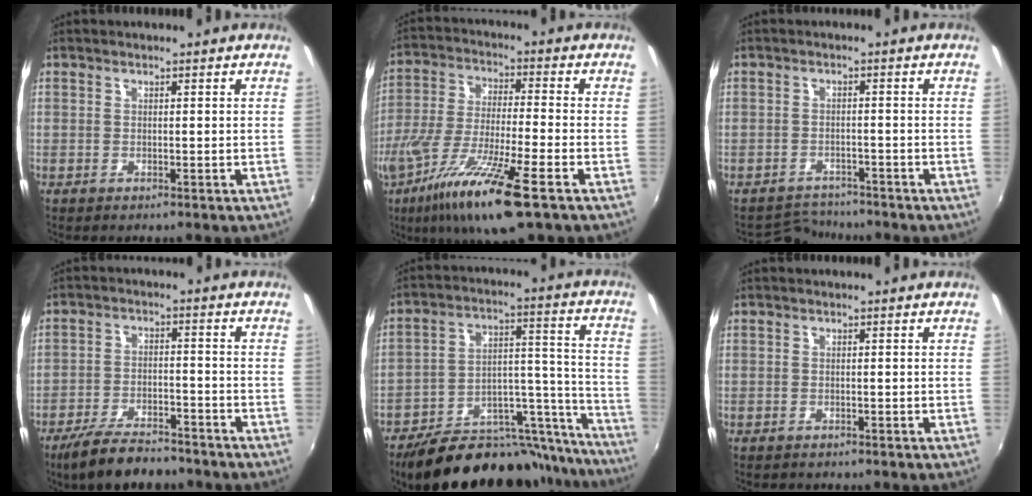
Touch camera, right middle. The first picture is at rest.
{"total": 16.7, "force": [-9.3, 2.0, 13.8], "torque": [-0.277, -0.047, -0.174]}
{"total": 4.0, "force": [-3.6, 1.4, -0.8], "torque": [0.001, 0.012, -0.064]}
{"total": 10.9, "force": [-8.8, 3.3, 5.4], "torque": [-0.121, -0.012, -0.147]}
{"total": 27.8, "force": [-23.1, 9.9, 11.9], "torque": [-0.154, 0.052, -0.317]}
{"total": 0.8, "force": [-0.6, 0.5, -0.1], "torque": [-0.001, 0.001, -0.009]}